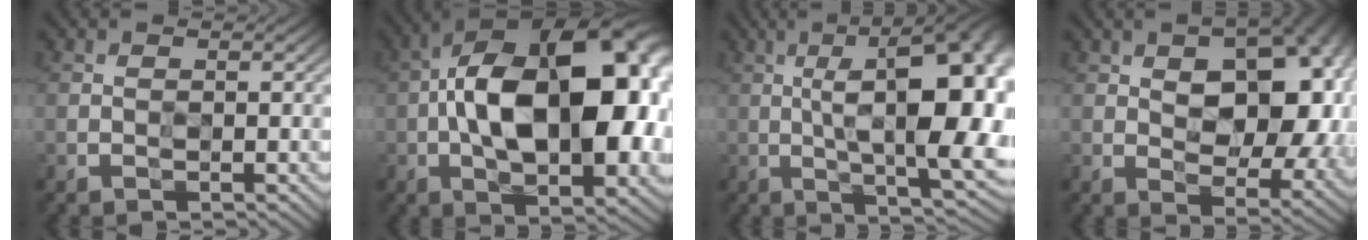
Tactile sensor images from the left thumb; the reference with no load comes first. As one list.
[{"total": 18.7, "force": [-1.1, 10.3, 15.6], "torque": [-0.253, 0.006, -0.021]}, {"total": 18.7, "force": [-0.3, 7.0, 17.3], "torque": [-0.209, 0.048, -0.010]}, {"total": 16.1, "force": [2.4, 9.8, 12.4], "torque": [-0.132, 0.002, 0.053]}]